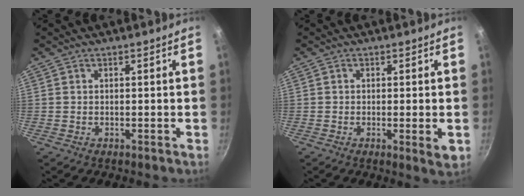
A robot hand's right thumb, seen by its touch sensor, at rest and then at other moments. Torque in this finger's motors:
{"motor_torque": [-0.58, 0.00, -0.23, 0.01, -0.03]}